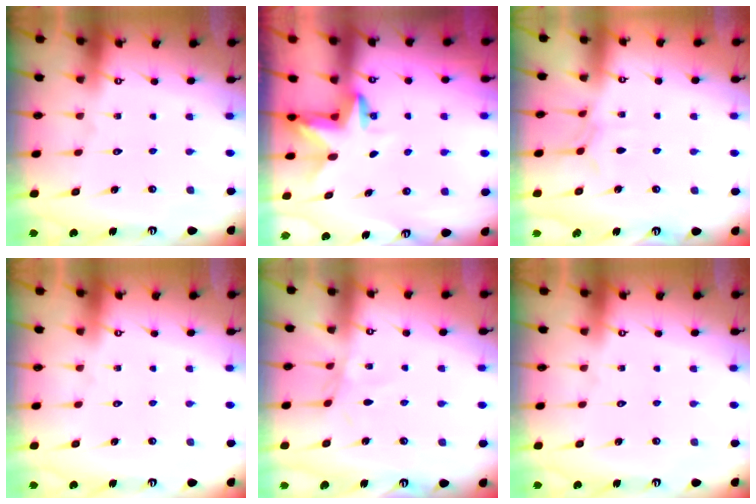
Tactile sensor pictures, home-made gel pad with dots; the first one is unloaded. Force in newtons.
{"total": 3.3, "press": 3.3, "slide": 0.1}
{"total": 4.0, "press": 3.9, "slide": 0.6}
{"total": 0.0}
{"total": 2.2, "press": 2.2, "slide": 0.3}
{"total": 0.0}